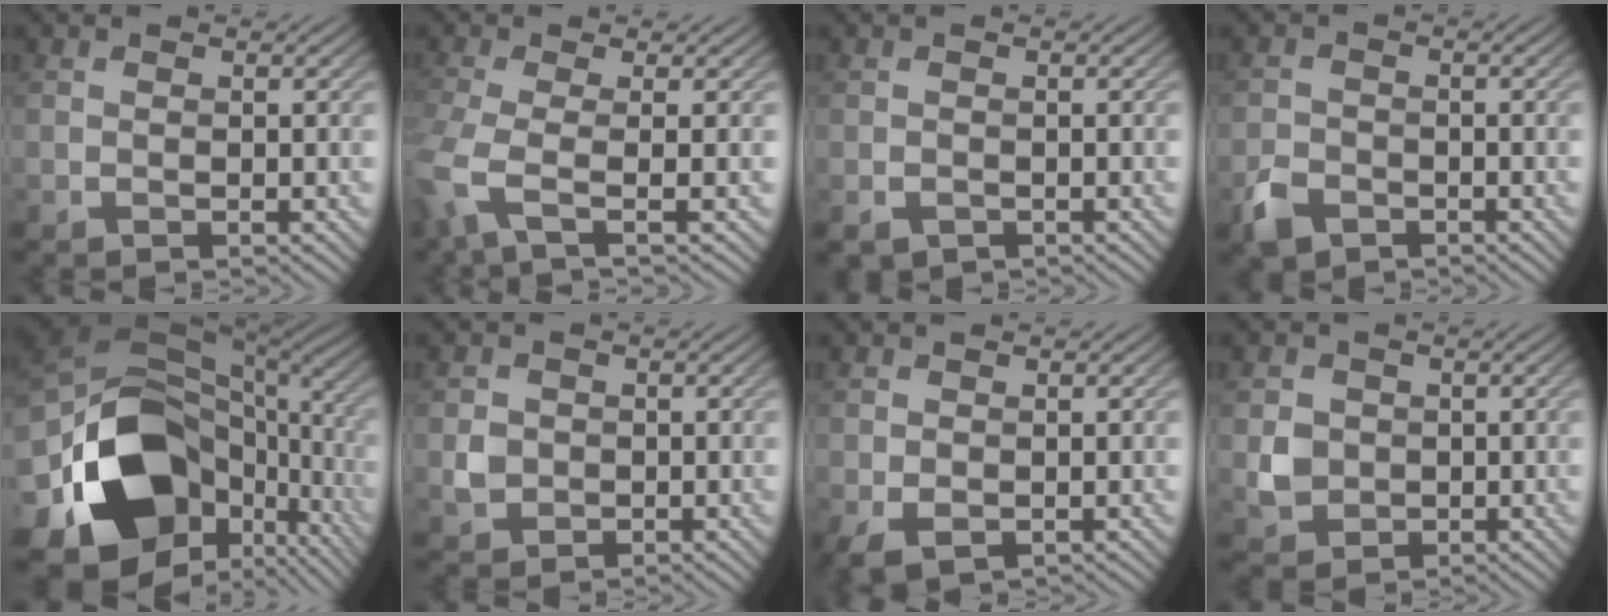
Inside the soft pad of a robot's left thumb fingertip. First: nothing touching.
{"total": 4.6, "force": [-1.3, 0.8, 4.4], "torque": [-0.092, -0.011, -0.045]}
{"total": 1.1, "force": [-0.8, 0.8, 0.4], "torque": [-0.008, -0.003, -0.017]}
{"total": 2.9, "force": [-2.1, 1.7, 1.2], "torque": [-0.025, -0.005, -0.050]}
{"total": 18.2, "force": [-4.2, 13.0, 12.0], "torque": [-0.237, -0.044, -0.050]}
{"total": 2.1, "force": [0.0, 2.0, 0.6], "torque": [-0.015, -0.002, -0.003]}
{"total": 2.4, "force": [-0.8, 1.5, 1.6], "torque": [-0.040, -0.012, -0.013]}
{"total": 3.2, "force": [0.2, 3.0, 1.0], "torque": [-0.025, -0.003, 0.002]}